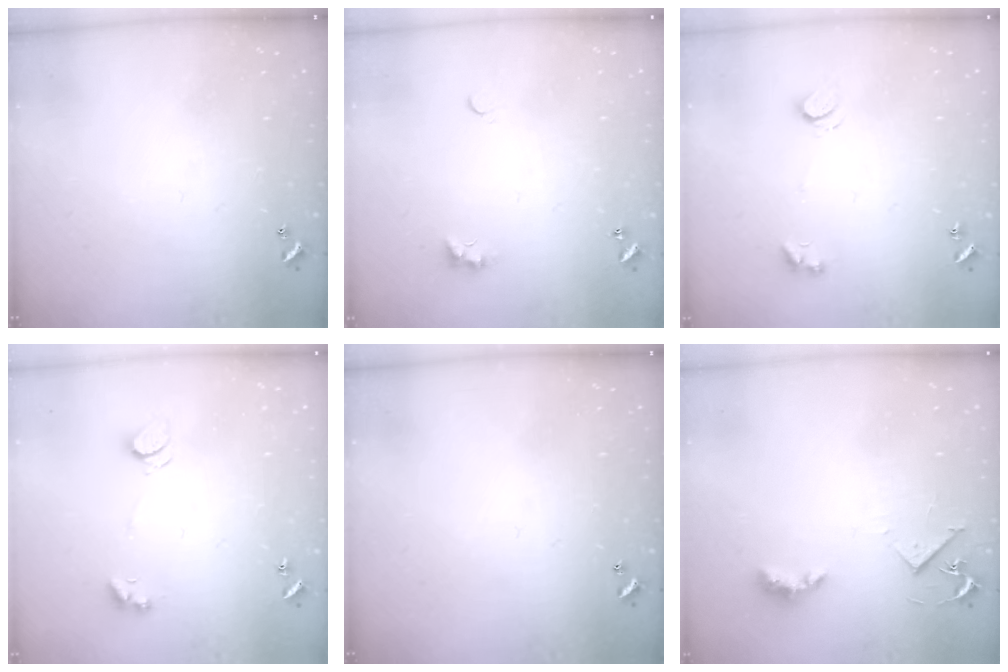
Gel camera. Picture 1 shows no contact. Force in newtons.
{"total": 3.7, "press": 3.6, "slide": 0.5}
{"total": 1.4, "press": 1.2, "slide": 0.6}
{"total": 2.2, "press": 2.2, "slide": 0.4}
{"total": 0.0}
{"total": 3.6, "press": 3.5, "slide": 0.6}